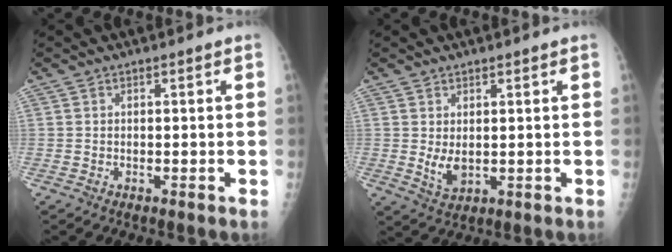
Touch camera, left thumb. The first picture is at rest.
{"total": 3.7, "force": [0.6, 2.3, 2.9], "torque": [-0.045, -0.014, 0.022]}